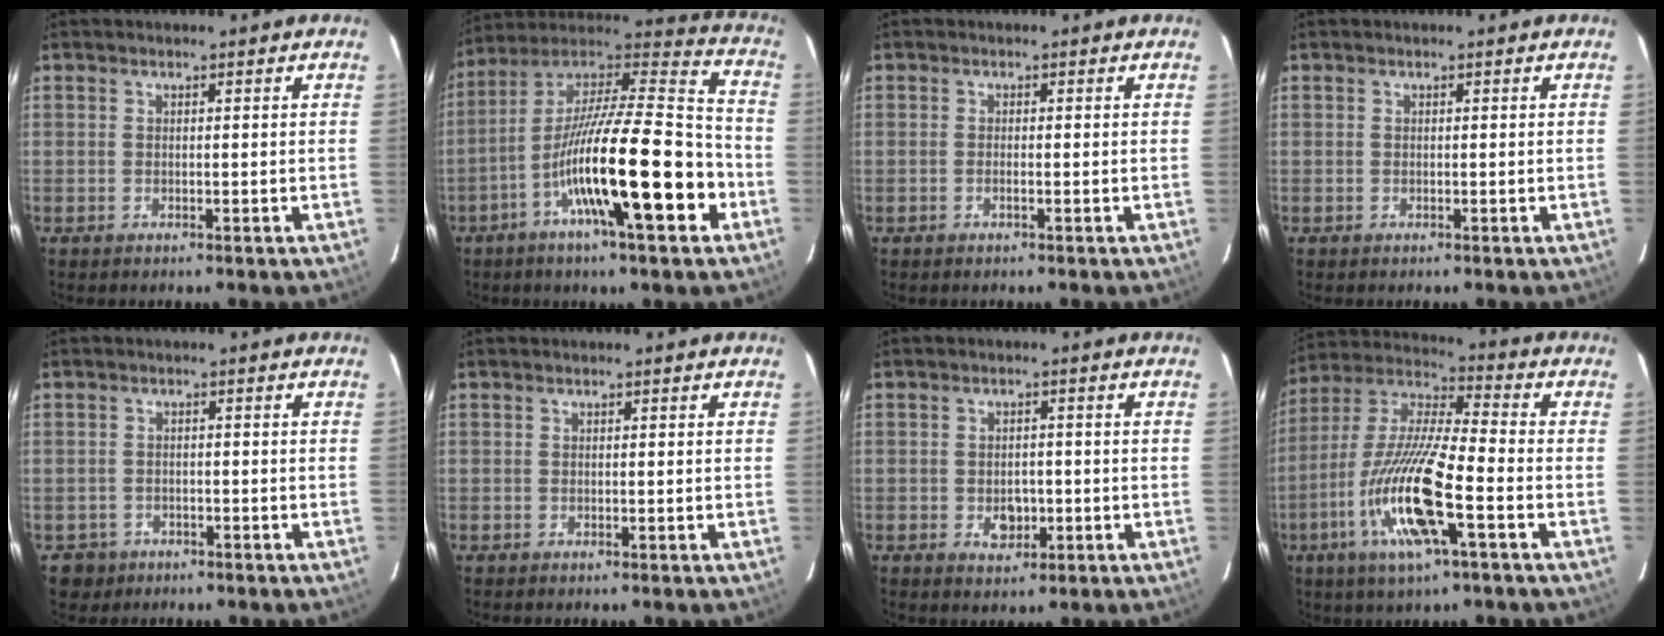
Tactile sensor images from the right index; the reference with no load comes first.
{"total": 22.0, "force": [-7.7, 2.4, 20.4], "torque": [-0.343, -0.005, -0.132]}
{"total": 0.6, "force": [-0.3, 0.0, 0.5], "torque": [-0.012, 0.000, -0.004]}
{"total": 0.0}
{"total": 3.3, "force": [-1.7, 2.8, -0.4], "torque": [0.005, 0.011, -0.027]}
{"total": 0.0}
{"total": 3.5, "force": [-0.9, 2.4, 2.3], "torque": [-0.030, 0.003, -0.007]}
{"total": 16.8, "force": [-5.8, 2.0, 15.6], "torque": [-0.323, -0.013, -0.109]}